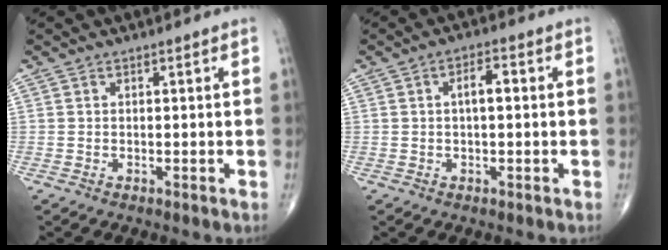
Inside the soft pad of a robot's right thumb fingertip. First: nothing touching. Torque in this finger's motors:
{"motor_torque": [1.55, 2.82, 0.81, 0.09, 0.00]}